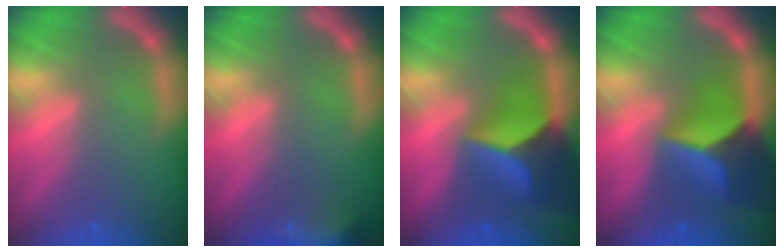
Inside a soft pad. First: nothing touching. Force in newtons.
{"total": 7.4}
{"total": 10.0}
{"total": 9.5}